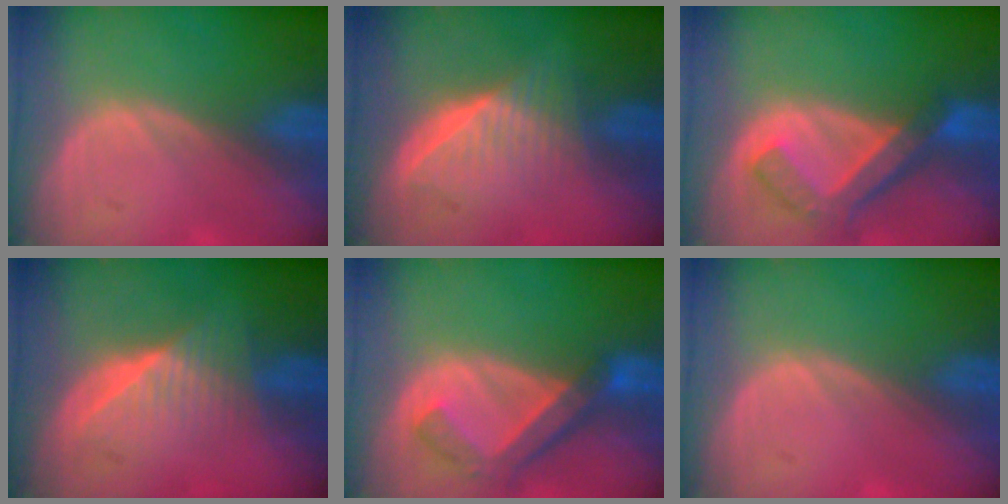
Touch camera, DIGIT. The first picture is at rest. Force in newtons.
{"total": 6.5, "press": 5.9, "slide": 2.9}
{"total": 7.5, "press": 6.5, "slide": 3.8}
{"total": 6.5, "press": 6.1, "slide": 2.2}
{"total": 7.0, "press": 6.1, "slide": 3.4}
{"total": 0.0}